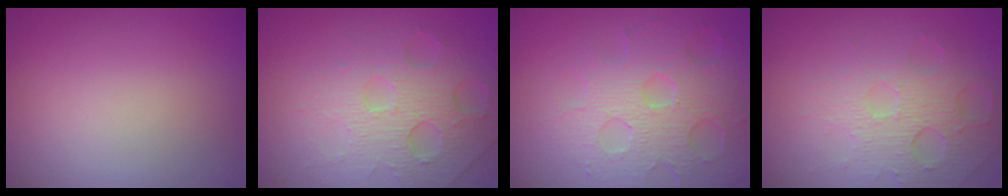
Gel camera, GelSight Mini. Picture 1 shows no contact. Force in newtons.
{"total": 6.3, "press": 4.7, "slide": 4.2}
{"total": 6.5, "press": 5.3, "slide": 3.9}
{"total": 4.5, "press": 3.8, "slide": 2.3}